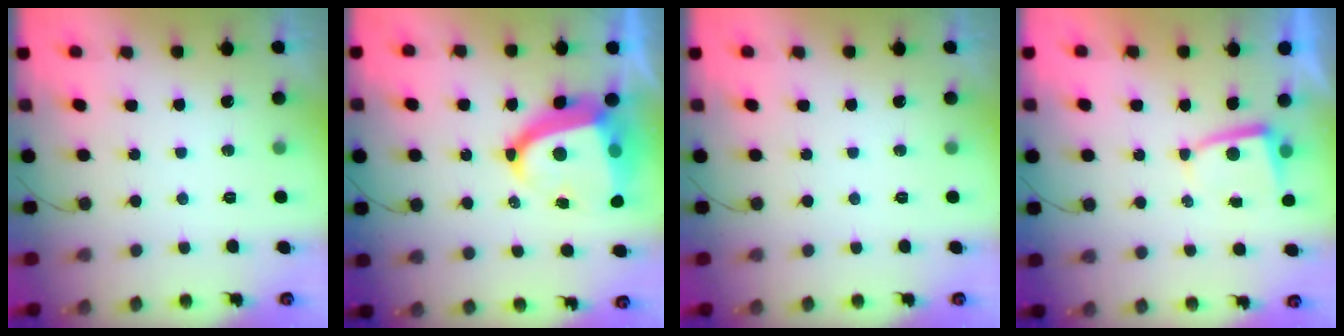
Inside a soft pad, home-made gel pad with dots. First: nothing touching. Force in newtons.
{"total": 15.5, "press": 15.3, "slide": 2.3}
{"total": 0.0}
{"total": 2.8, "press": 2.7, "slide": 0.5}